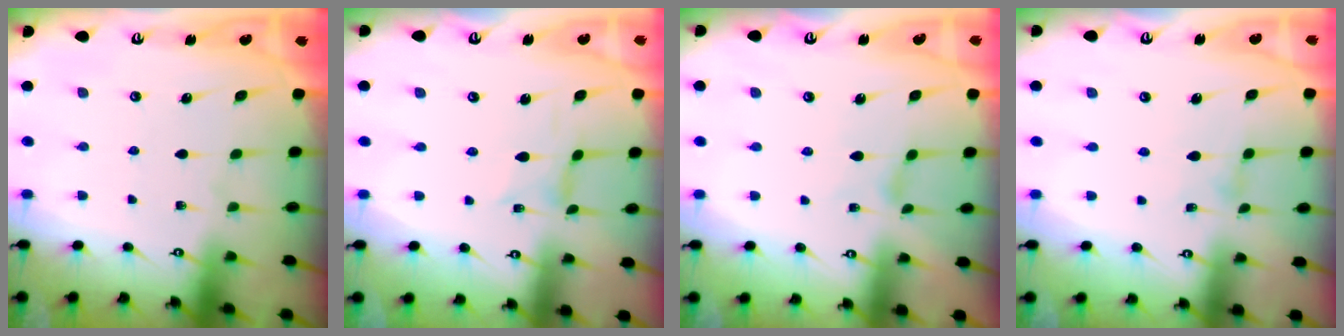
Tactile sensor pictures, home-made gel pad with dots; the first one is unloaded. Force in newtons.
{"total": 0.0}
{"total": 0.8, "press": 0.8, "slide": 0.2}
{"total": 0.7, "press": 0.7, "slide": 0.2}